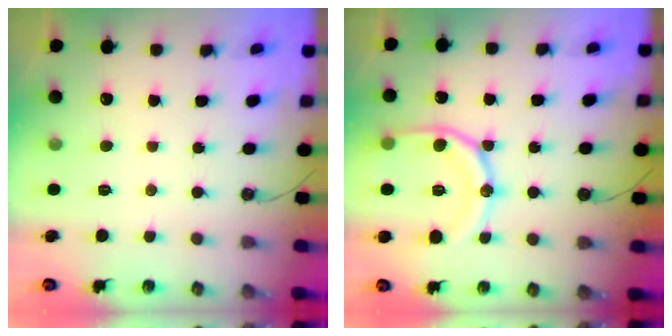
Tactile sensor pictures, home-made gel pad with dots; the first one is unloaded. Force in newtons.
{"total": 17.3, "press": 17.2, "slide": 1.9}